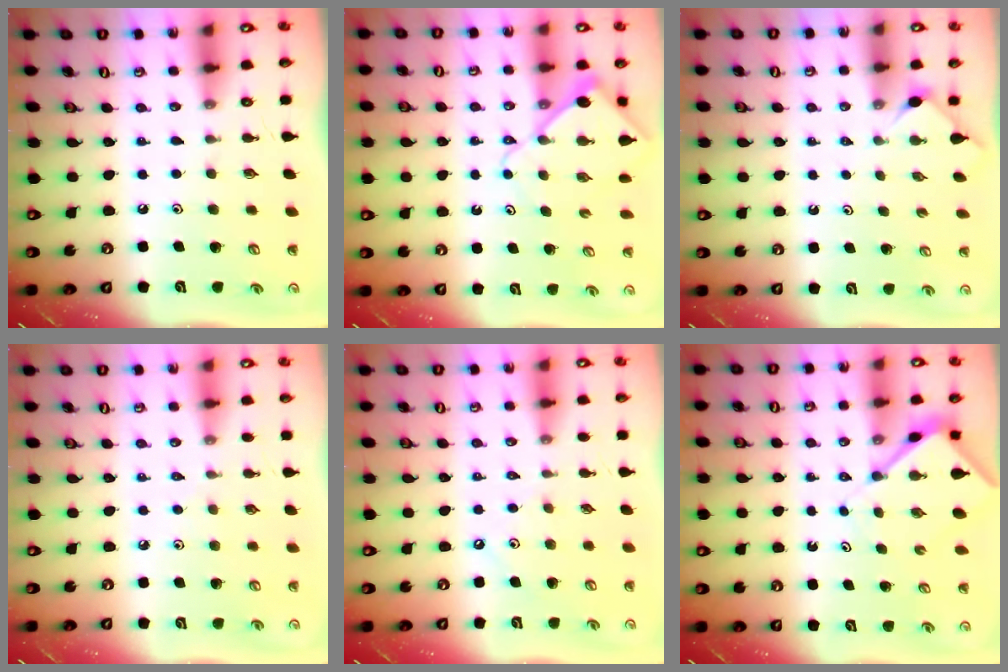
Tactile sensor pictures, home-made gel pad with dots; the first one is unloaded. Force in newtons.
{"total": 8.3, "press": 8.3, "slide": 0.8}
{"total": 1.7, "press": 1.6, "slide": 0.5}
{"total": 1.9, "press": 1.9, "slide": 0.5}
{"total": 2.8, "press": 2.8, "slide": 0.4}
{"total": 6.4, "press": 6.3, "slide": 0.8}